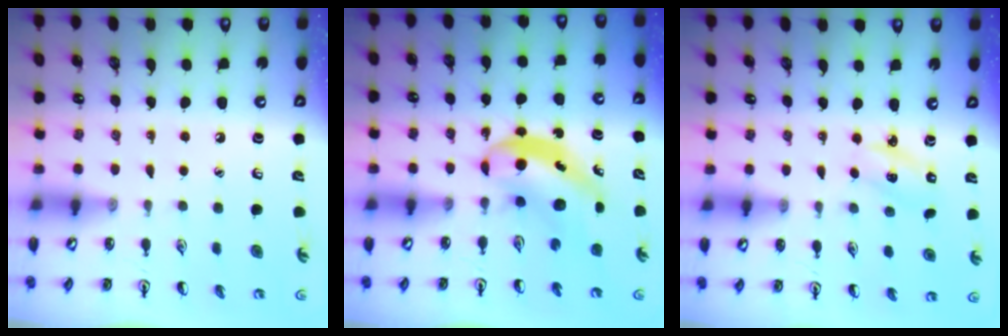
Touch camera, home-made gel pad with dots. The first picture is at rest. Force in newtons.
{"total": 6.3, "press": 6.2, "slide": 1.3}
{"total": 2.2, "press": 2.1, "slide": 0.7}